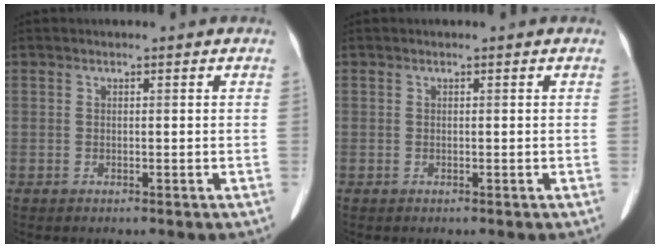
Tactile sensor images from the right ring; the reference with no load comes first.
{"total": 0.0}